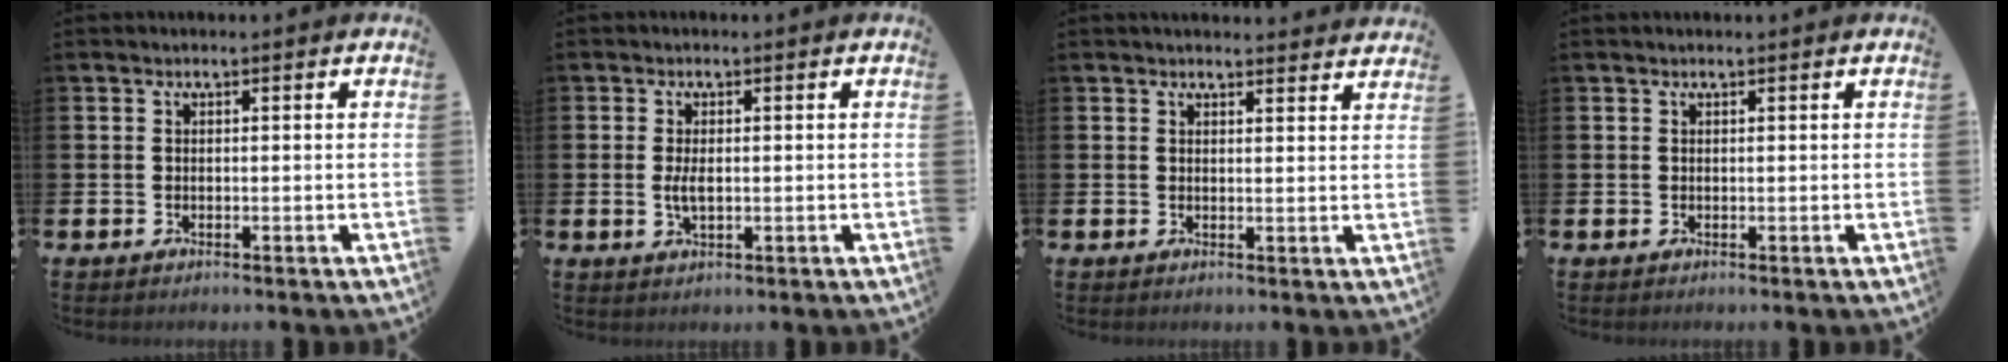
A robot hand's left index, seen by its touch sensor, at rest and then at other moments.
{"total": 2.4, "force": [0.0, 1.0, 2.2], "torque": [-0.038, 0.000, -0.002]}
{"total": 2.5, "force": [2.5, 0.3, 0.0], "torque": [0.004, -0.016, 0.043]}
{"total": 0.0}